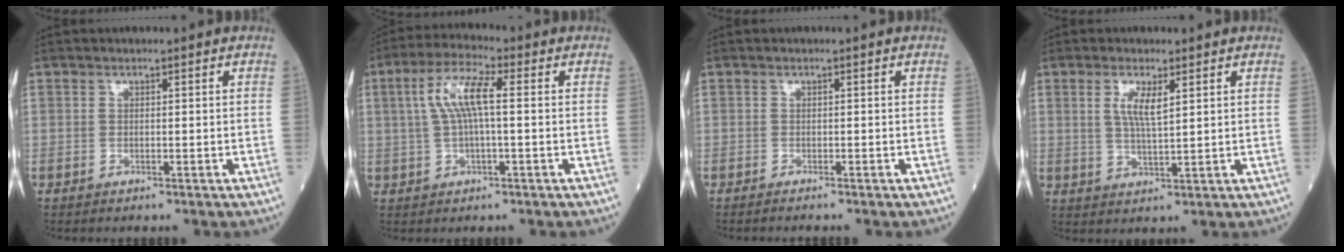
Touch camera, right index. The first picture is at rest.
{"total": 7.3, "force": [1.0, 1.3, 7.1], "torque": [-0.150, 0.021, 0.018]}
{"total": 1.2, "force": [-1.1, -0.2, 0.5], "torque": [-0.007, 0.000, -0.016]}
{"total": 4.2, "force": [1.6, 0.6, 3.9], "torque": [-0.078, -0.004, 0.030]}